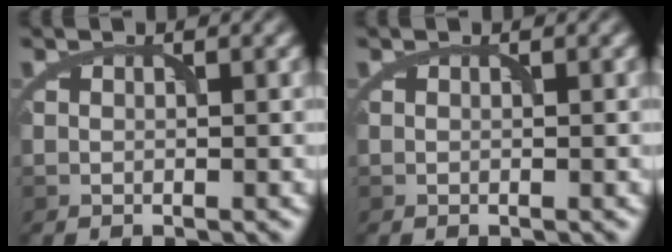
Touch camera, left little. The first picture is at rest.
{"total": 0.0}